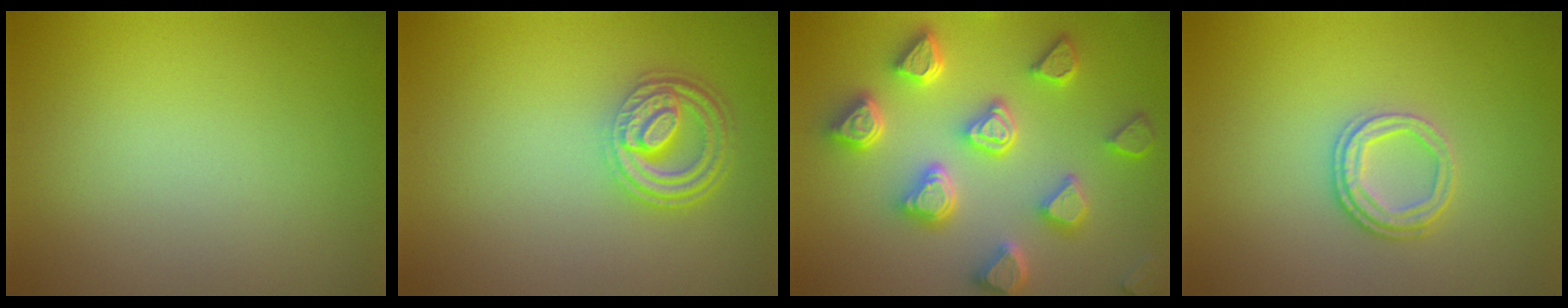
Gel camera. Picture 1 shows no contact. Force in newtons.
{"total": 4.5, "press": 3.5, "slide": 2.8}
{"total": 6.6, "press": 6.0, "slide": 2.7}
{"total": 2.6, "press": 2.3, "slide": 1.1}